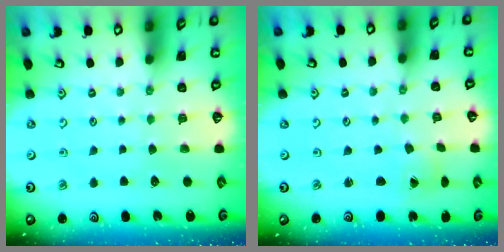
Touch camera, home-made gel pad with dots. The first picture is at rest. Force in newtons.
{"total": 0.5, "press": 0.5, "slide": 0.1}